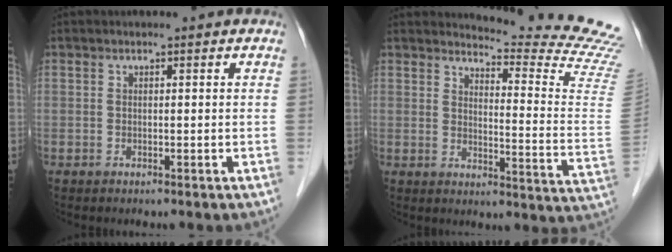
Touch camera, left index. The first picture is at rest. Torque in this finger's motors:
{"motor_torque": [-0.38, -1.44, -0.05, -0.01]}